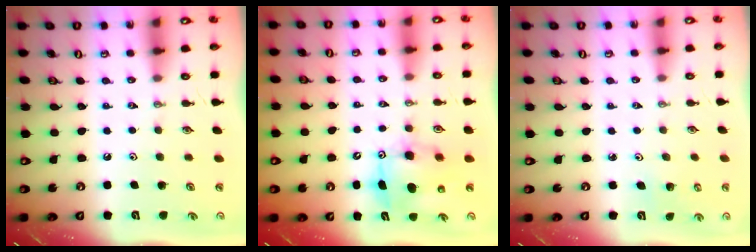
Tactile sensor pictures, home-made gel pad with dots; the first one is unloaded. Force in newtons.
{"total": 8.7, "press": 8.6, "slide": 1.7}
{"total": 1.4, "press": 1.4, "slide": 0.1}